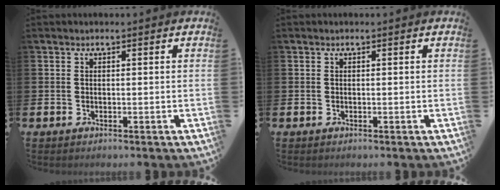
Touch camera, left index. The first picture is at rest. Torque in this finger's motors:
{"motor_torque": [-0.01, 0.00, 0.00, 0.01]}